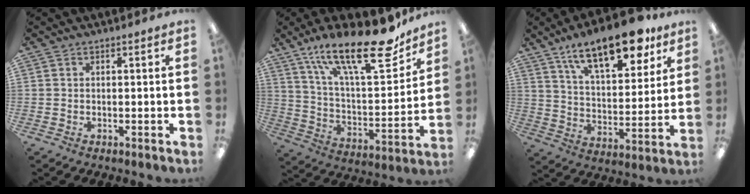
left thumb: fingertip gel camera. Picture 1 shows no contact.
{"total": 25.2, "force": [17.9, 7.6, 16.0], "torque": [-0.250, -0.111, 0.298]}
{"total": 18.3, "force": [12.8, 7.1, 11.0], "torque": [-0.167, -0.067, 0.213]}